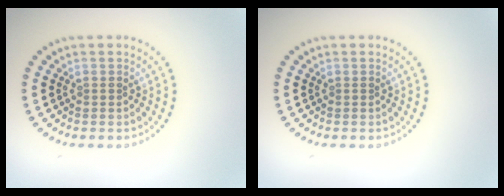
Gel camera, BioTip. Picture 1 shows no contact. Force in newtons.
{"total": 0.0}